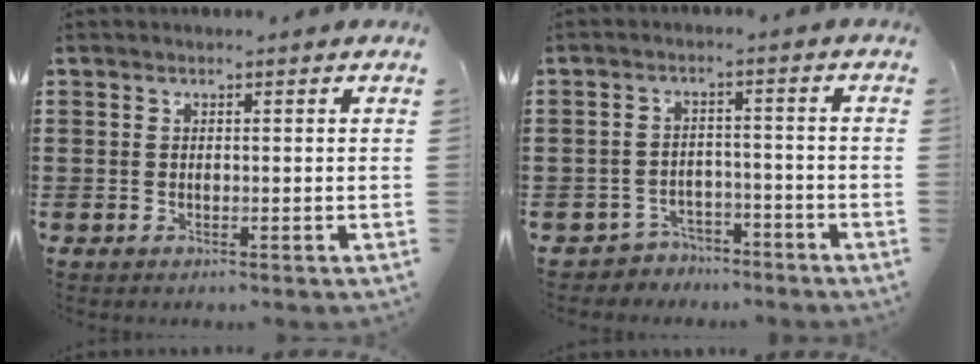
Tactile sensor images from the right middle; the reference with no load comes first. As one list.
[{"total": 3.4, "force": [-3.3, 1.0, -0.2], "torque": [-0.008, 0.002, -0.071]}]